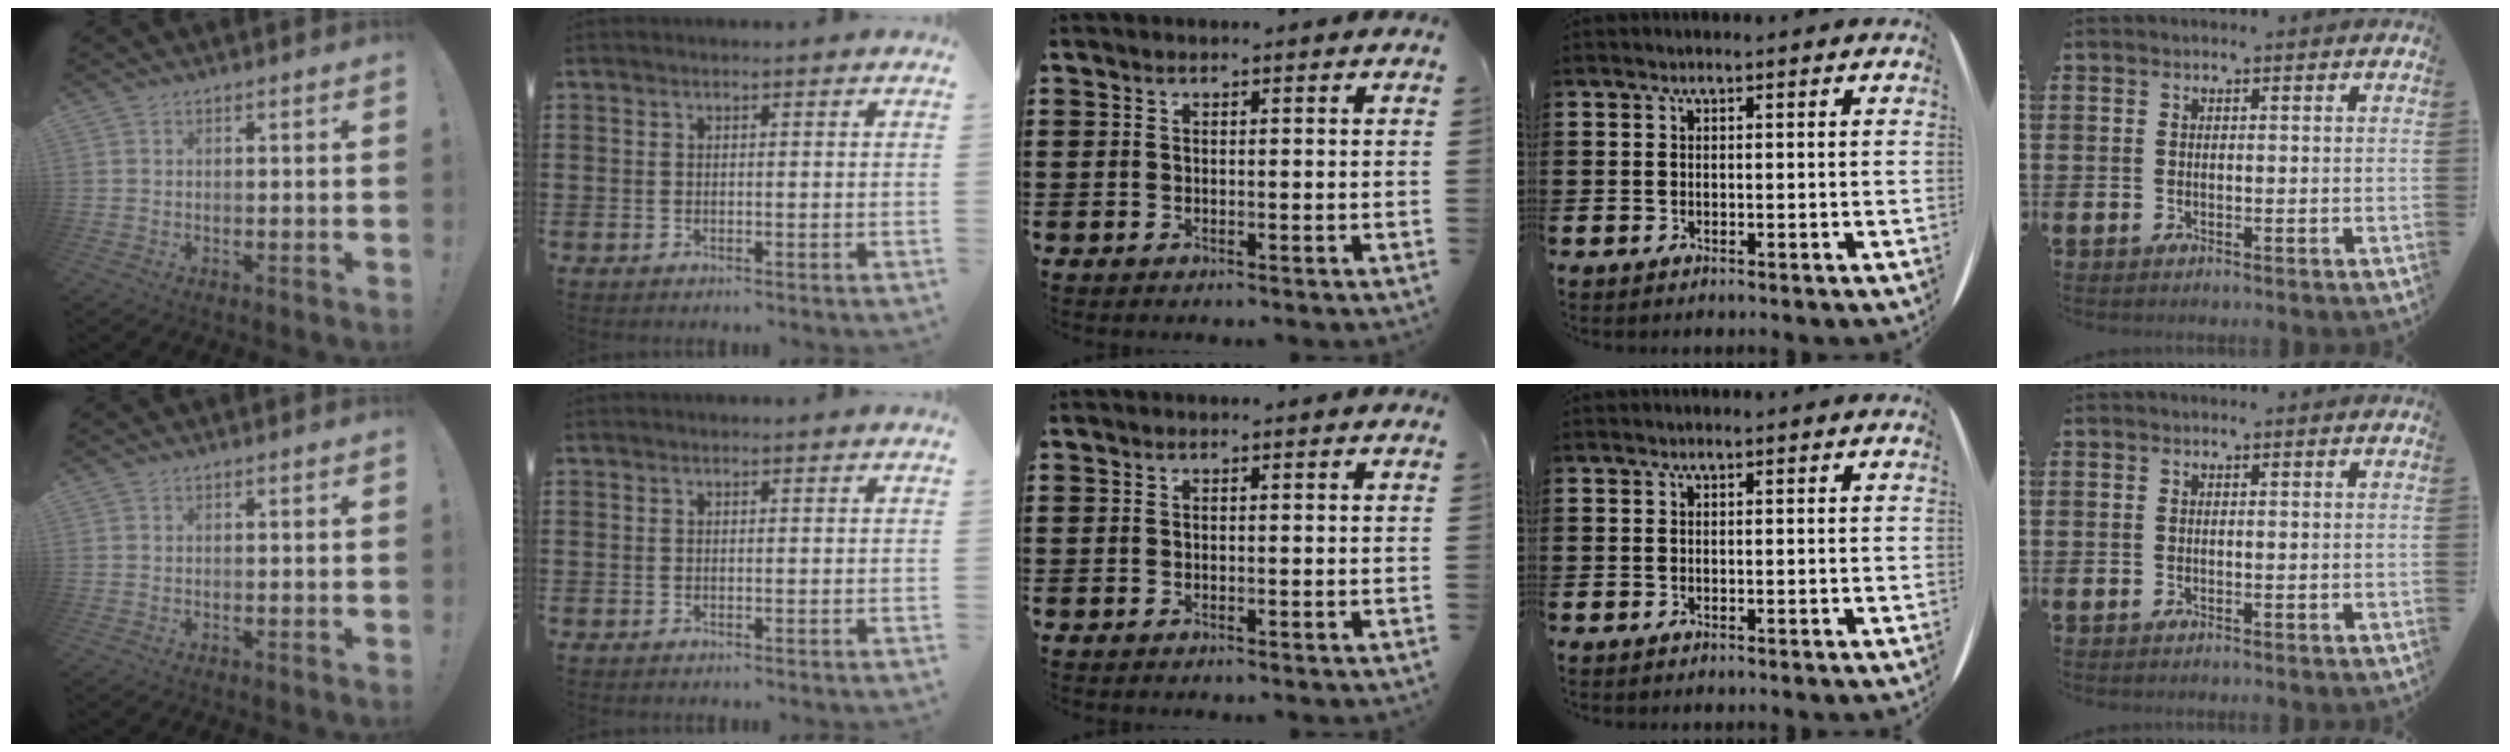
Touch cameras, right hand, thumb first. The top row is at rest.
{}